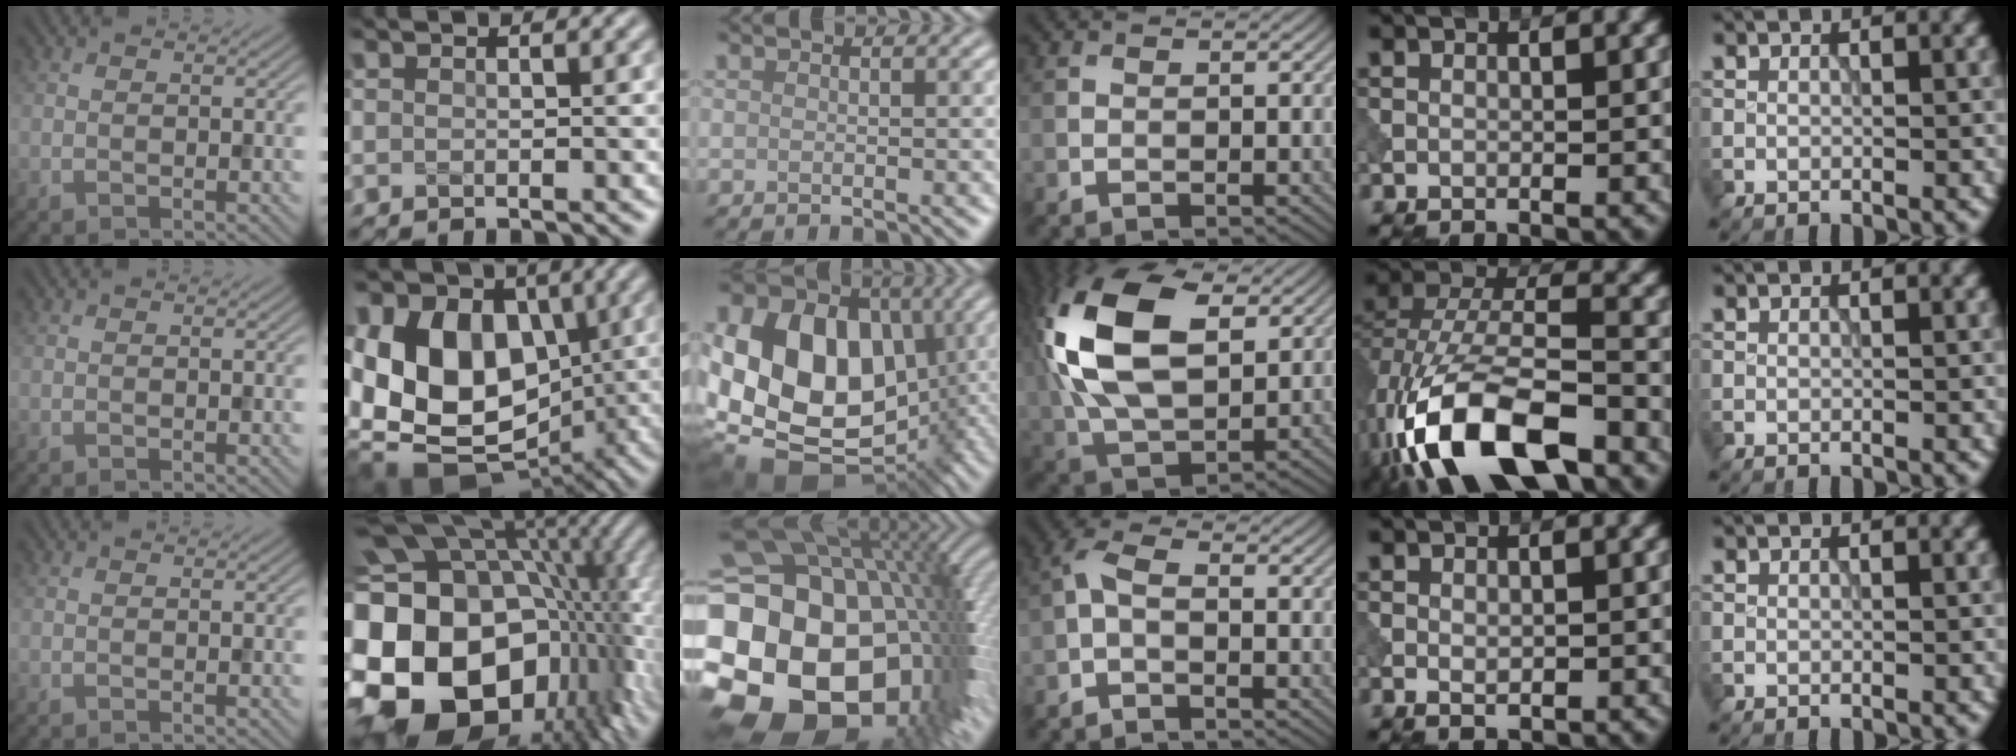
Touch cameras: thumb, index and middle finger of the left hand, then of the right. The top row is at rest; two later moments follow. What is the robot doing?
{"motion": "insert", "object": "peg toy"}